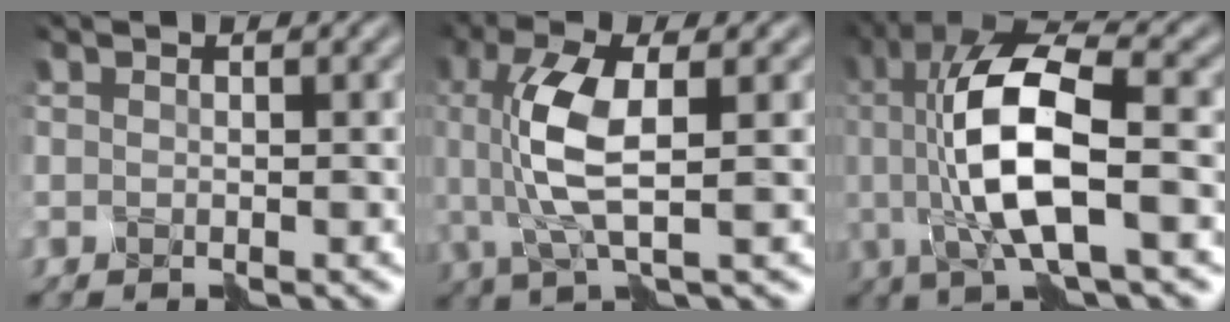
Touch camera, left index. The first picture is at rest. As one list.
[{"total": 6.0, "force": [0.3, 1.8, 5.7], "torque": [-0.143, 0.005, 0.008]}, {"total": 9.0, "force": [-0.3, 2.5, 8.6], "torque": [-0.176, 0.005, -0.002]}]